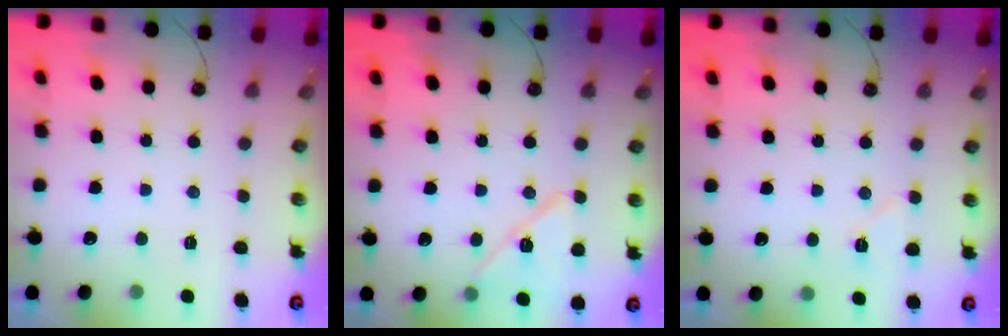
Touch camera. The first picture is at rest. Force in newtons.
{"total": 11.6, "press": 11.5, "slide": 1.5}
{"total": 5.9, "press": 5.4, "slide": 2.4}